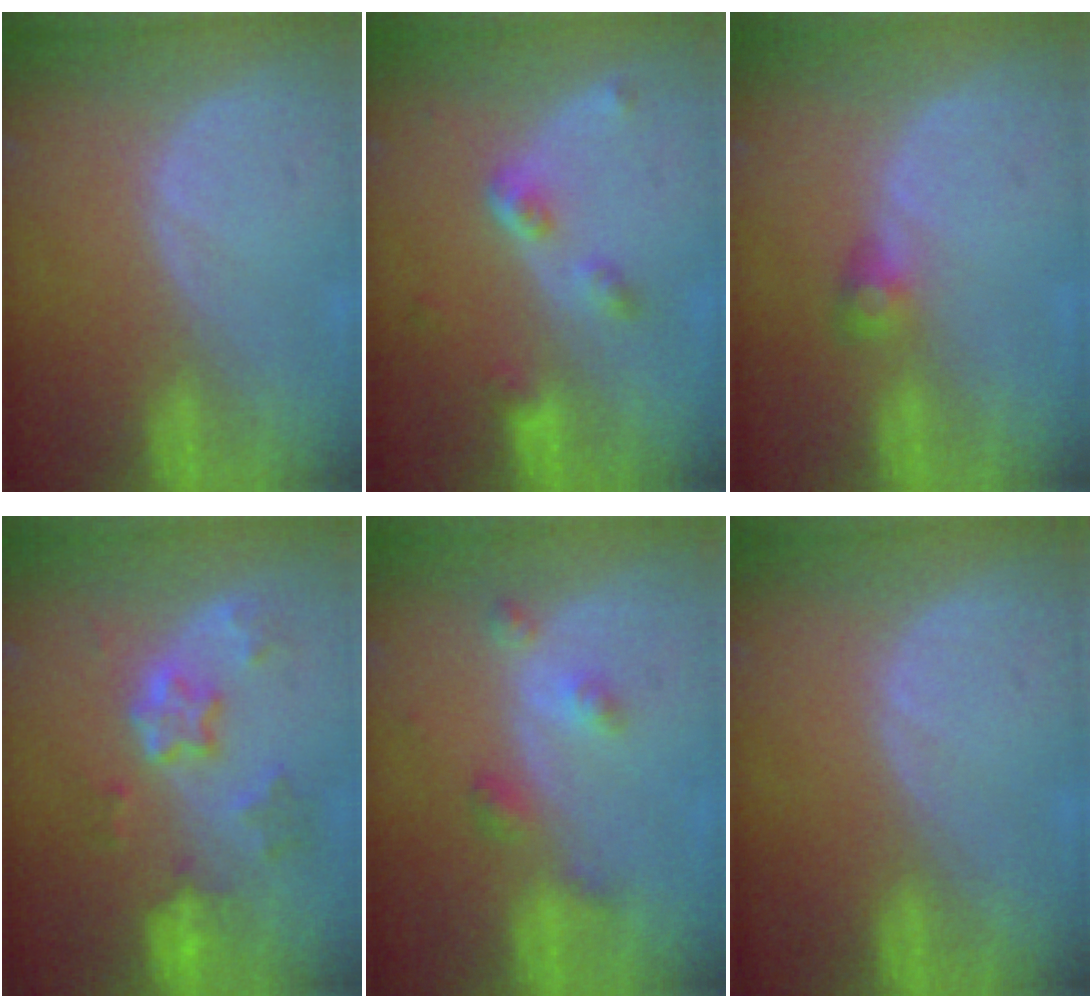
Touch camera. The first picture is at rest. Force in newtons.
{"total": 4.1, "press": 3.9, "slide": 1.2}
{"total": 2.5, "press": 2.4, "slide": 0.7}
{"total": 7.1, "press": 6.4, "slide": 3.2}
{"total": 4.2, "press": 3.8, "slide": 1.8}
{"total": 0.0}